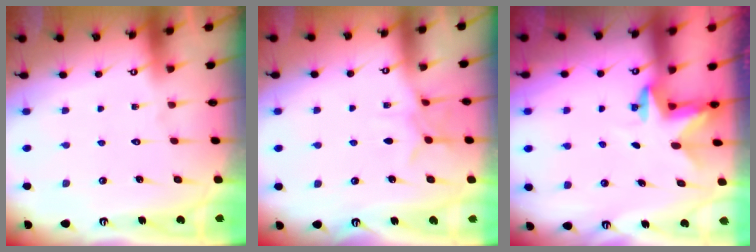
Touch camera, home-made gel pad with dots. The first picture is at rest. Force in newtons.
{"total": 5.5, "press": 5.5, "slide": 0.6}
{"total": 2.6, "press": 2.5, "slide": 0.4}